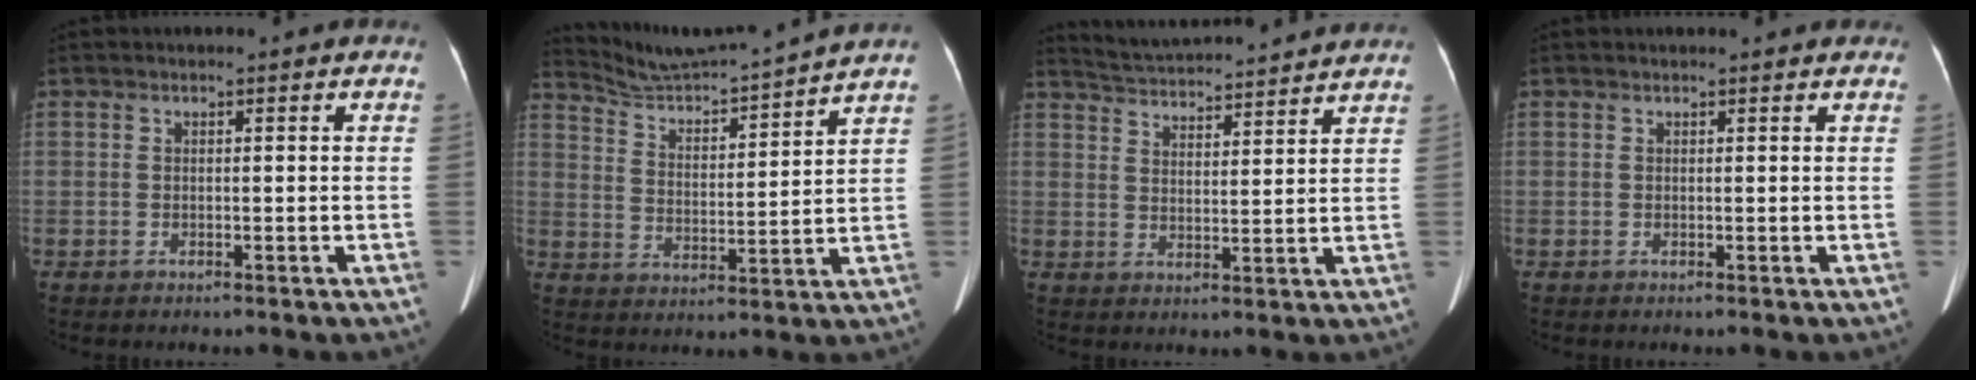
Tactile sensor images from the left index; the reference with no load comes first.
{"total": 12.4, "force": [11.9, -1.8, 2.8], "torque": [-0.058, -0.007, 0.197]}
{"total": 13.5, "force": [12.9, 0.9, 3.8], "torque": [-0.074, 0.025, 0.188]}
{"total": 3.4, "force": [3.1, 1.0, 1.1], "torque": [-0.012, 0.023, 0.031]}